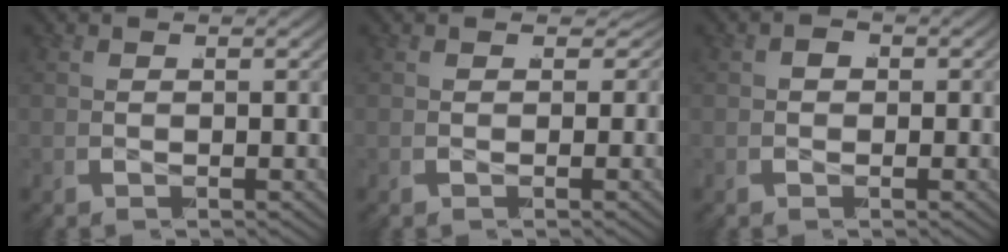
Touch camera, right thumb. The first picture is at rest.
{"total": 3.0, "force": [0.4, 2.2, 2.0], "torque": [-0.031, -0.009, 0.007]}
{"total": 1.9, "force": [-0.5, 1.6, 1.0], "torque": [-0.021, -0.009, -0.005]}